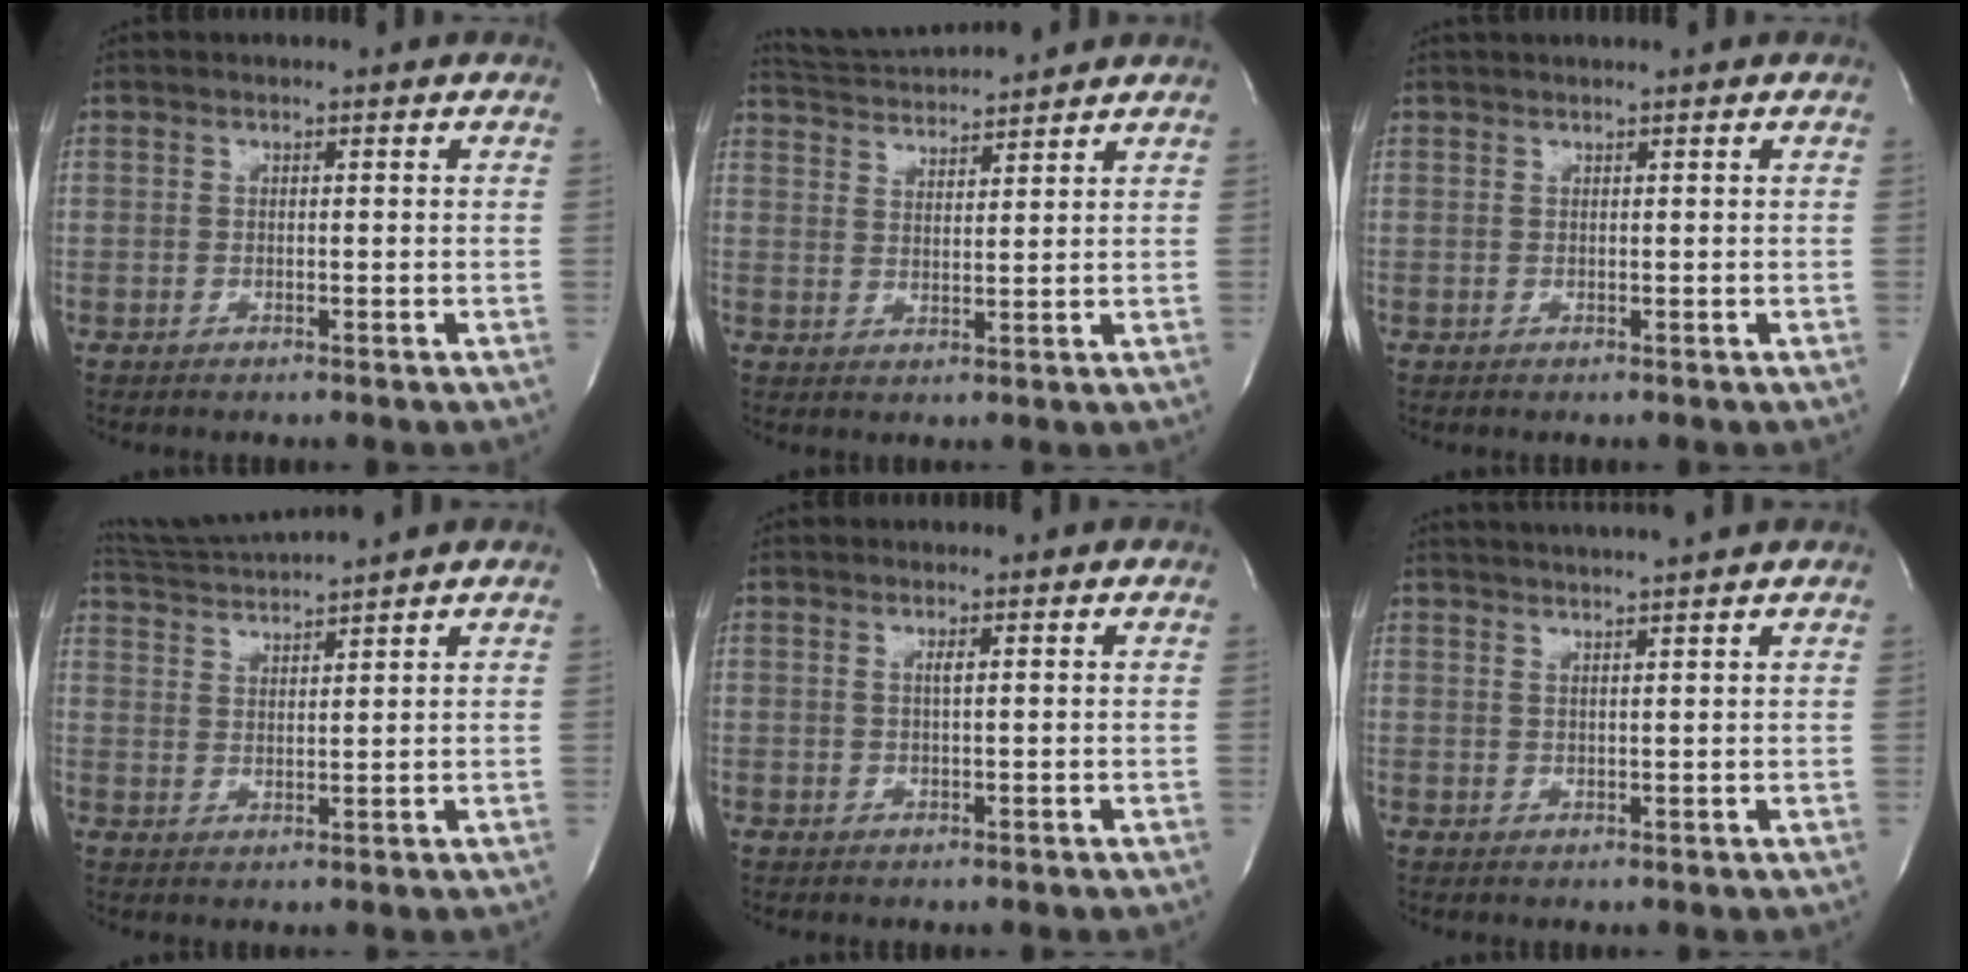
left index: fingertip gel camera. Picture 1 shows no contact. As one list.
[{"total": 8.2, "force": [8.0, -0.5, 1.7], "torque": [-0.046, 0.020, 0.137]}, {"total": 2.0, "force": [1.8, -0.4, 0.9], "torque": [-0.009, 0.019, 0.034]}, {"total": 6.7, "force": [6.3, -1.9, 1.5], "torque": [-0.036, 0.005, 0.118]}, {"total": 0.6, "force": [0.0, -0.1, 0.6], "torque": [-0.018, -0.004, 0.001]}, {"total": 6.6, "force": [6.0, -1.4, 2.4], "torque": [-0.038, 0.007, 0.079]}]